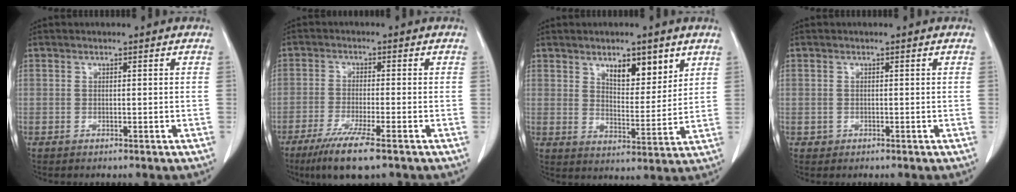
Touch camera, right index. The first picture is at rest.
{"total": 8.0, "force": [-5.3, 0.3, 6.1], "torque": [-0.111, -0.022, -0.088]}
{"total": 7.6, "force": [4.6, 2.9, 5.4], "torque": [-0.079, -0.007, 0.075]}
{"total": 0.6, "force": [-0.1, 0.6, 0.0], "torque": [0.003, 0.005, -0.004]}